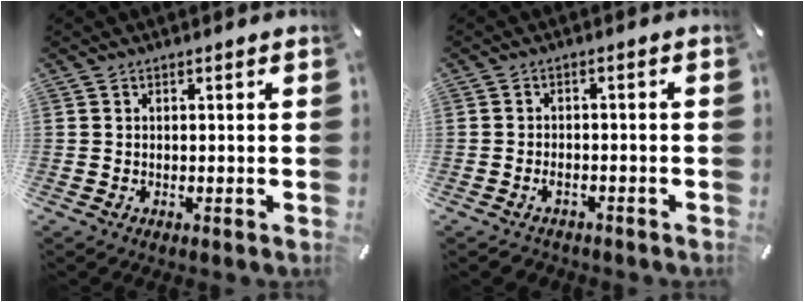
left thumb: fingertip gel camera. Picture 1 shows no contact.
{"total": 2.5, "force": [-1.3, 1.6, 1.4], "torque": [-0.026, 0.006, -0.026]}